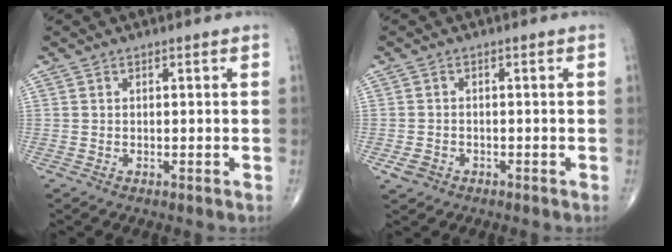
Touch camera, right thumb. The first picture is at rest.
{"total": 2.4, "force": [-1.1, 1.9, 0.9], "torque": [-0.018, 0.005, -0.017]}